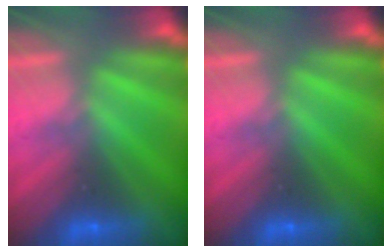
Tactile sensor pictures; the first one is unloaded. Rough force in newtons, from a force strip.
{"total": 0.0}